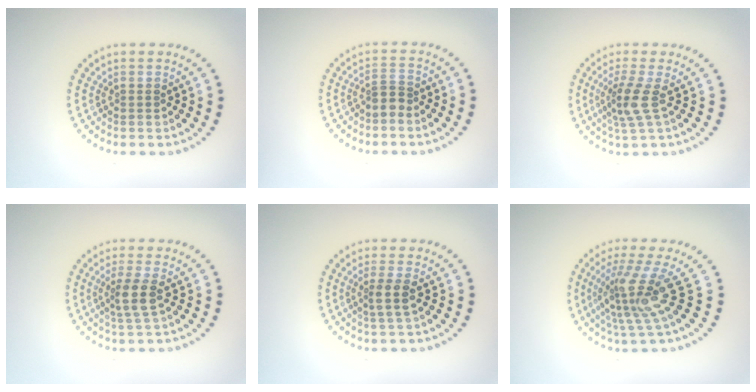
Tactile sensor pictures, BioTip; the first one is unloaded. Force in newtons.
{"total": 1.5, "press": 1.0, "slide": 1.1}
{"total": 2.9, "press": 2.2, "slide": 1.8}
{"total": 2.5, "press": 2.1, "slide": 1.4}
{"total": 1.9, "press": 1.6, "slide": 1.1}
{"total": 4.4, "press": 3.0, "slide": 3.3}